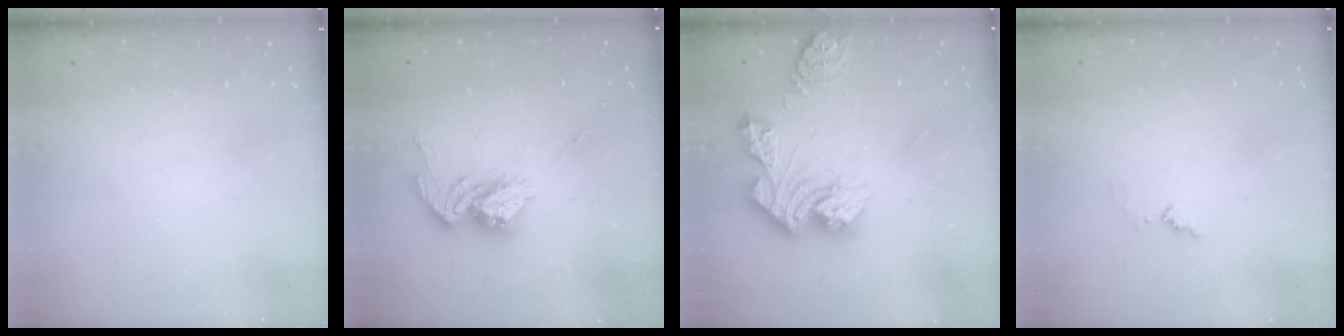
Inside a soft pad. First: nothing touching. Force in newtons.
{"total": 13.6, "press": 13.5, "slide": 1.3}
{"total": 14.3, "press": 14.2, "slide": 1.5}
{"total": 4.9, "press": 4.9, "slide": 0.3}